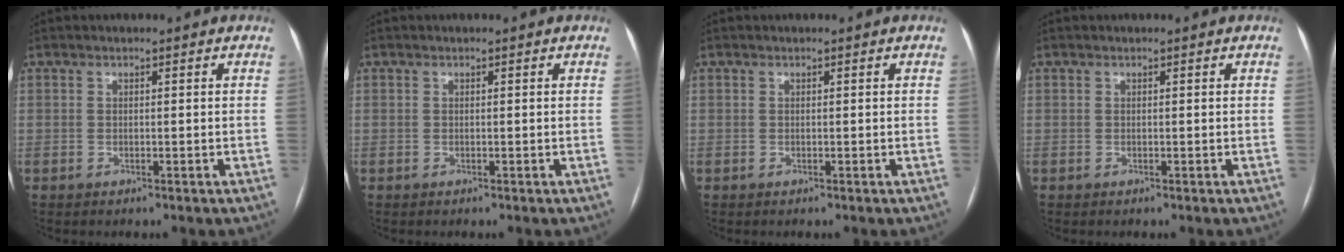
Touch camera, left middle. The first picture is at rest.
{"total": 0.0}
{"total": 0.0}
{"total": 0.0}